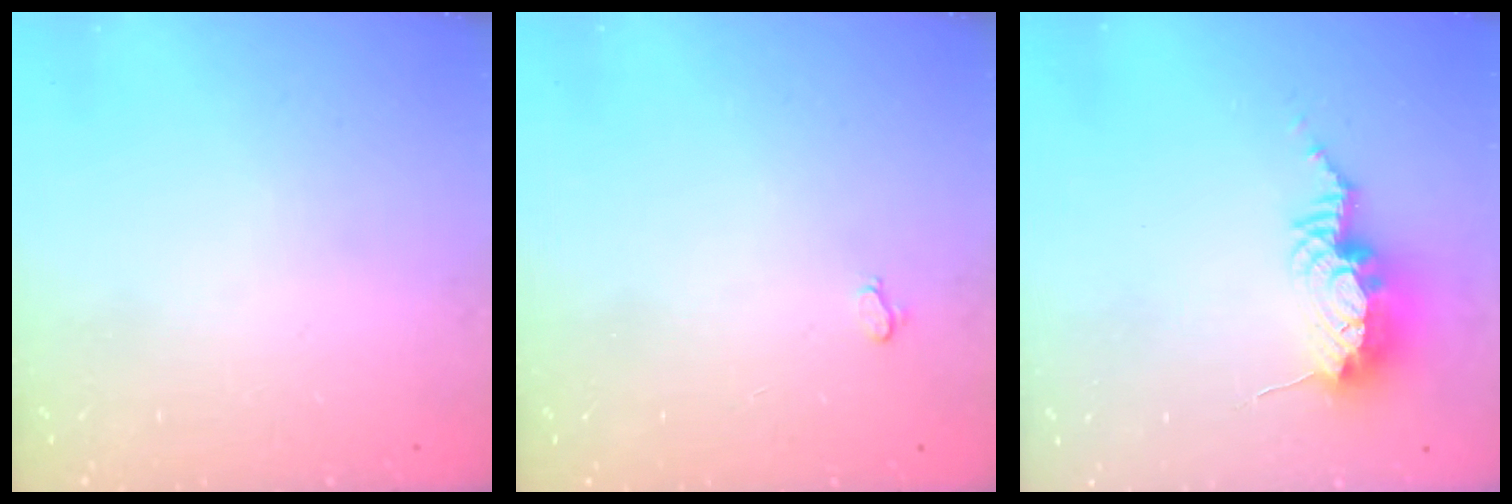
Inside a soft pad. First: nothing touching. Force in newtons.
{"total": 2.6, "press": 2.6, "slide": 0.3}
{"total": 10.3, "press": 10.2, "slide": 1.0}